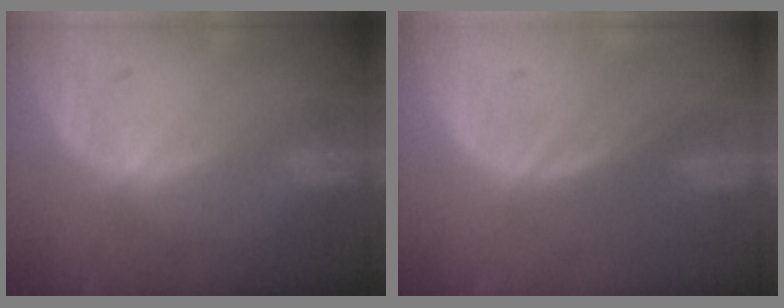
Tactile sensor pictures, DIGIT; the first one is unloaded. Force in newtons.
{"total": 0.0}